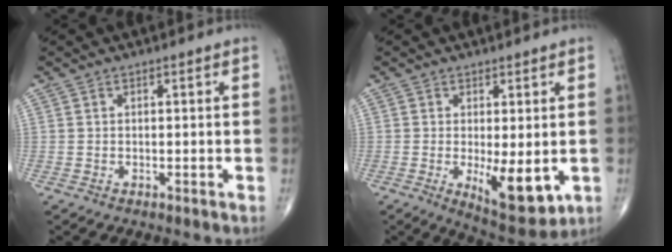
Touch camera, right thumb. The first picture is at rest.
{"total": 9.4, "force": [-1.7, 3.5, 8.6], "torque": [-0.114, -0.026, -0.015]}